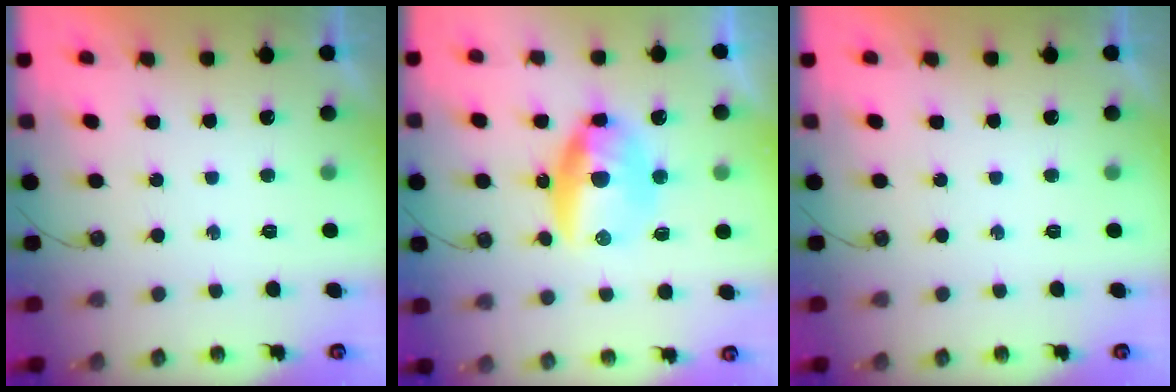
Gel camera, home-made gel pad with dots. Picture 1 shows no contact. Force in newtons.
{"total": 11.8, "press": 11.8, "slide": 0.6}
{"total": 0.0}